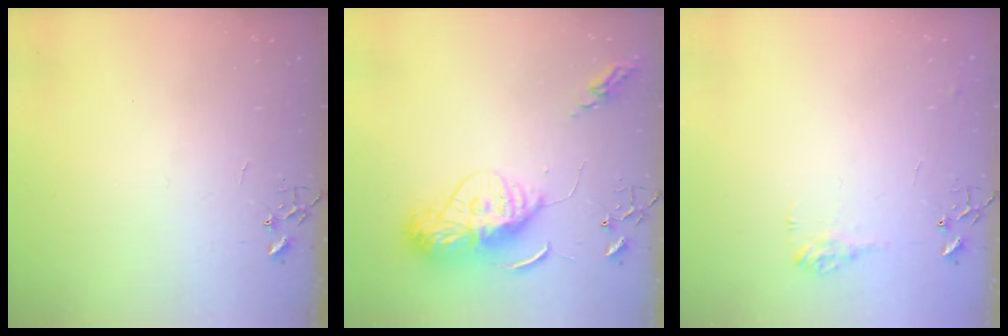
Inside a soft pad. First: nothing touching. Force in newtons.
{"total": 12.9, "press": 12.8, "slide": 1.3}
{"total": 8.1, "press": 8.1, "slide": 0.3}